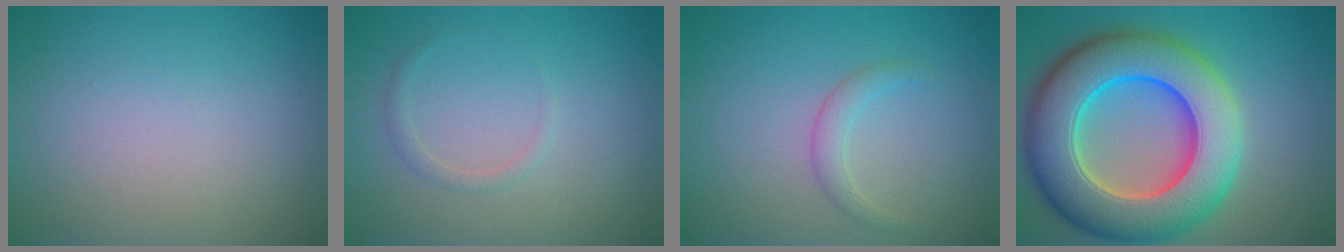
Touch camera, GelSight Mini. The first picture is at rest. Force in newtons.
{"total": 0.9, "press": 0.9, "slide": 0.1}
{"total": 1.5, "press": 1.5, "slide": 0.1}
{"total": 13.5, "press": 13.3, "slide": 2.2}